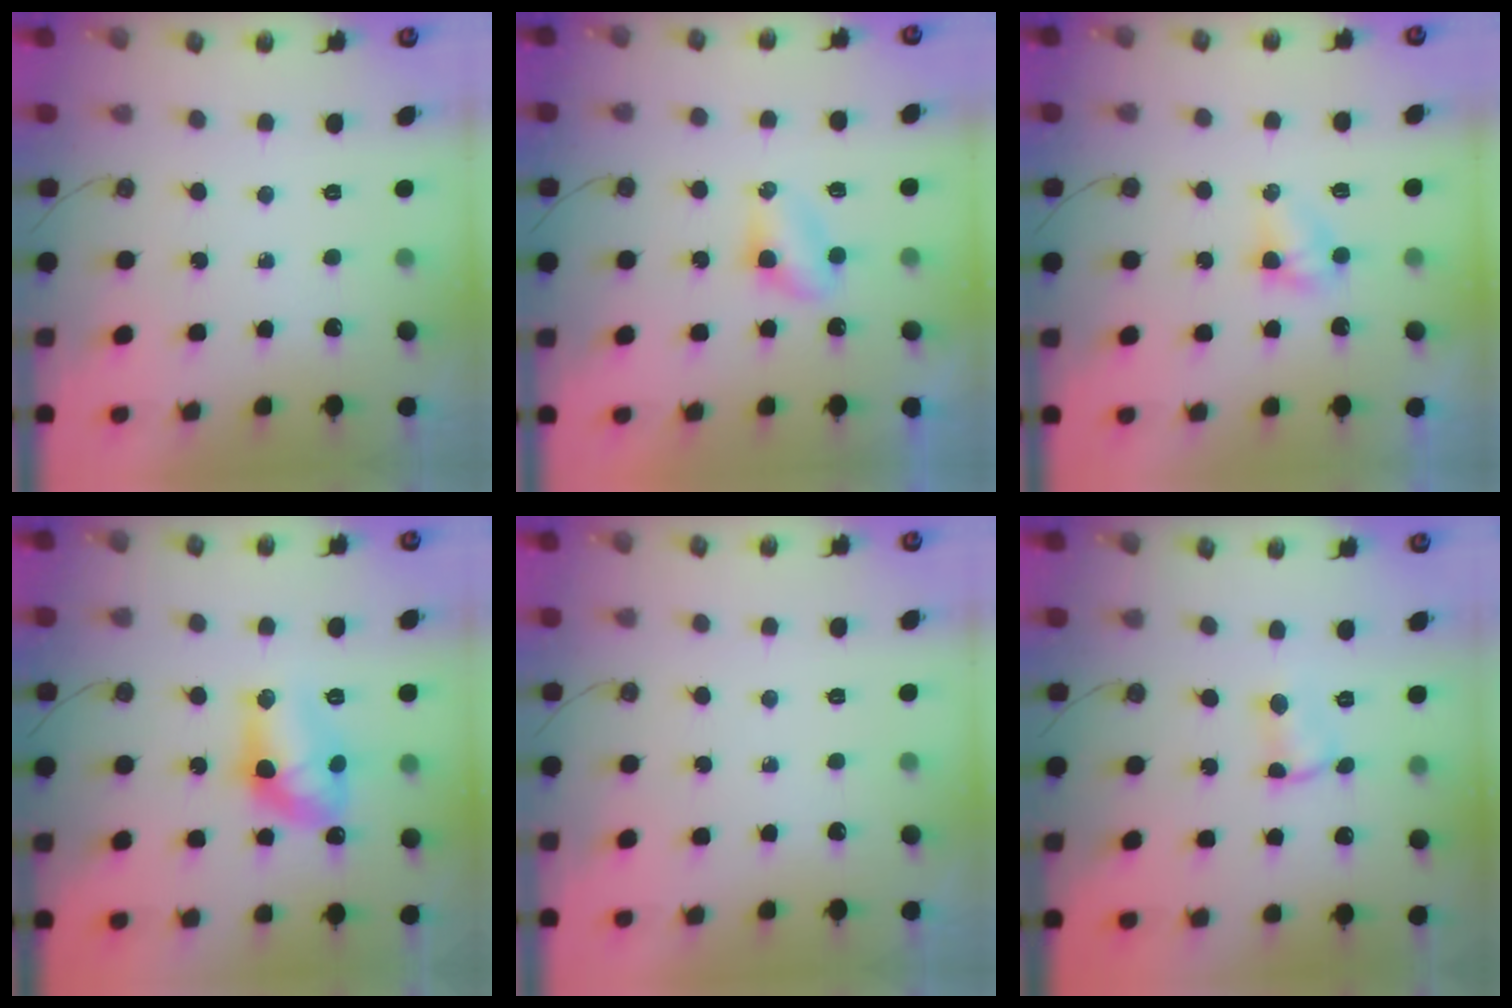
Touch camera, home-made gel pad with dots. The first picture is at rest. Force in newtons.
{"total": 3.8, "press": 3.8, "slide": 0.5}
{"total": 3.4, "press": 3.4, "slide": 0.4}
{"total": 12.6, "press": 12.6, "slide": 0.7}
{"total": 0.0}
{"total": 1.9, "press": 1.9, "slide": 0.4}